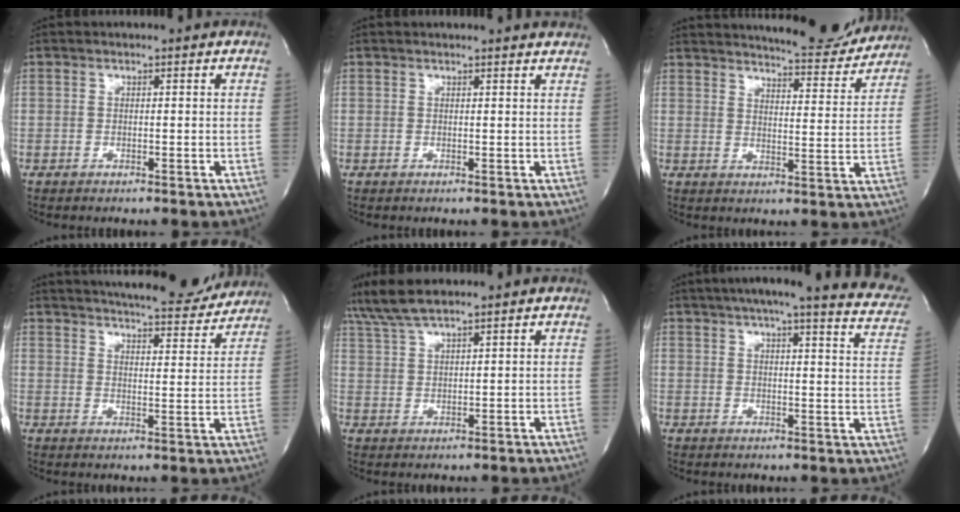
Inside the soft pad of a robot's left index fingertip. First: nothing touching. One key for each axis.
{"total": 5.8, "fx": 5.6, "fy": 0.2, "fz": 1.2, "tx": -0.013, "ty": 0.003, "tz": 0.044}
{"total": 14.0, "fx": 13.4, "fy": 1.9, "fz": 3.6, "tx": -0.045, "ty": -0.033, "tz": 0.163}
{"total": 18.1, "fx": 17.0, "fy": 3.0, "fz": 5.7, "tx": -0.084, "ty": -0.024, "tz": 0.214}
{"total": 6.0, "fx": 5.2, "fy": 0.1, "fz": 3.0, "tx": -0.072, "ty": 0.022, "tz": 0.106}
{"total": 21.2, "fx": 17.8, "fy": 2.2, "fz": 11.3, "tx": -0.151, "ty": -0.026, "tz": 0.196}